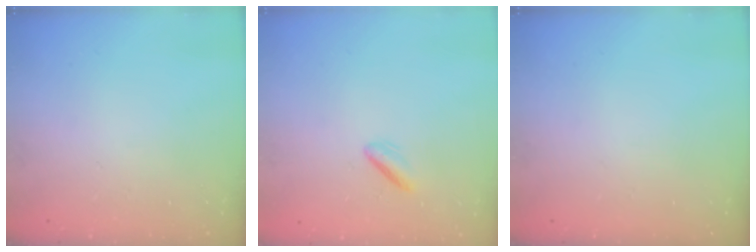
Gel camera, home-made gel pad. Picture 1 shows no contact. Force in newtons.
{"total": 1.2, "press": 0.8, "slide": 0.8}
{"total": 0.0}